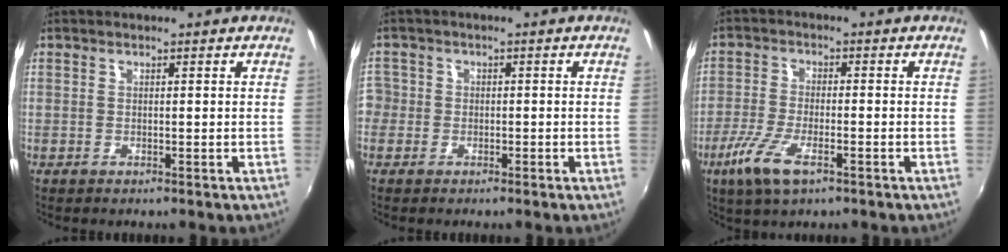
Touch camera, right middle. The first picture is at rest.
{"total": 5.1, "force": [-2.1, 4.5, 1.1], "torque": [-0.035, 0.013, -0.043]}
{"total": 8.2, "force": [-4.4, 2.4, 6.4], "torque": [-0.149, -0.017, -0.087]}